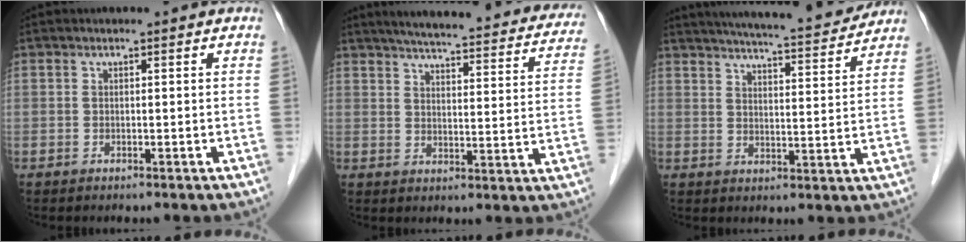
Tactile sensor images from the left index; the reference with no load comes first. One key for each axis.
{"total": 27.3, "fx": 24.2, "fy": 4.5, "fz": 11.8, "tx": -0.166, "ty": -0.035, "tz": 0.283}
{"total": 15.9, "fx": 14.5, "fy": 1.0, "fz": 6.4, "tx": -0.102, "ty": -0.007, "tz": 0.195}